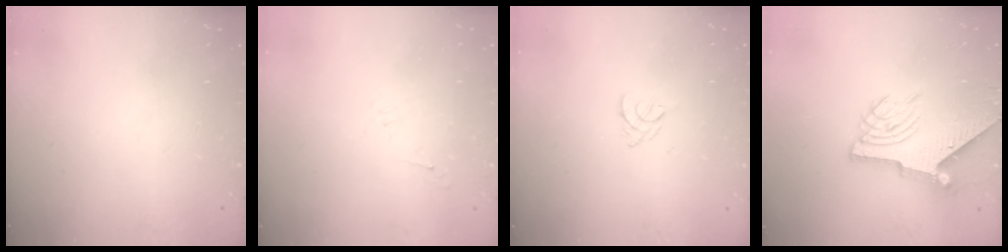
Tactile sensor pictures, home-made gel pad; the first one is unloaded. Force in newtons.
{"total": 2.8, "press": 2.7, "slide": 0.6}
{"total": 4.3, "press": 4.2, "slide": 0.7}
{"total": 9.8, "press": 9.7, "slide": 0.7}